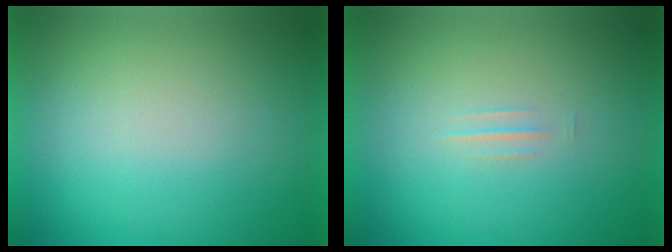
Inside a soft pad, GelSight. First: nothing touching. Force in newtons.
{"total": 1.3}